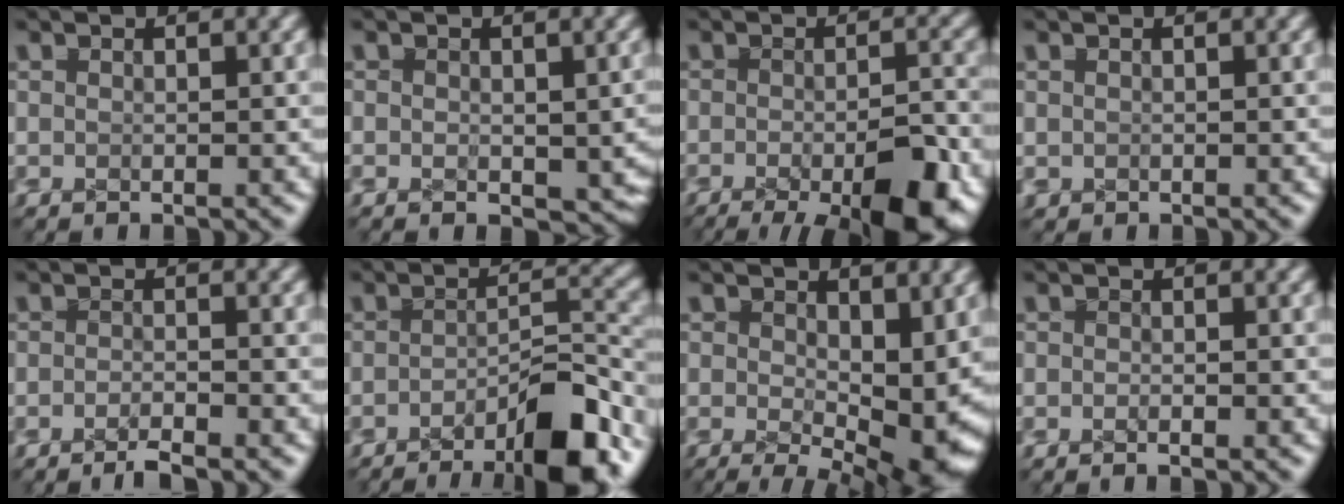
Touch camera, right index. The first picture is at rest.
{"total": 1.7, "force": [-1.0, 1.0, 1.0], "torque": [-0.014, -0.012, -0.011]}
{"total": 10.3, "force": [-5.9, 5.1, 6.7], "torque": [-0.090, -0.038, -0.078]}
{"total": 0.6, "force": [0.0, 0.6, 0.1], "torque": [-0.004, -0.002, 0.000]}
{"total": 2.4, "force": [-2.0, 1.2, 0.8], "torque": [-0.001, -0.002, -0.040]}
{"total": 9.0, "force": [-7.4, 3.0, 4.1], "torque": [-0.024, -0.002, -0.120]}
{"total": 7.8, "force": [-2.0, 3.8, 6.5], "torque": [-0.088, -0.053, -0.005]}
{"total": 0.9, "force": [-0.8, 0.4, 0.3], "torque": [-0.001, -0.001, -0.017]}